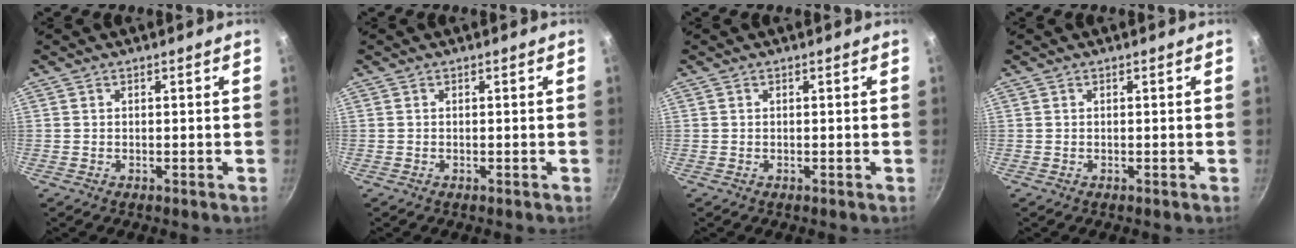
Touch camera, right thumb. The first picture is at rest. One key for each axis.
{"total": 0.0}
{"total": 0.0}
{"total": 0.0}